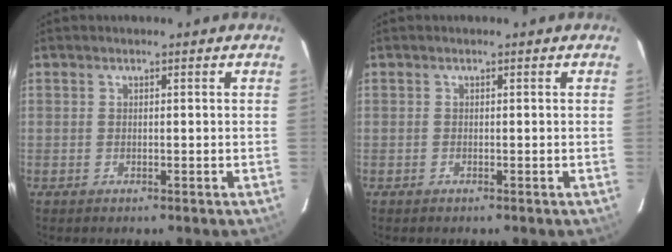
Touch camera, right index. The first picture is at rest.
{"total": 0.0}